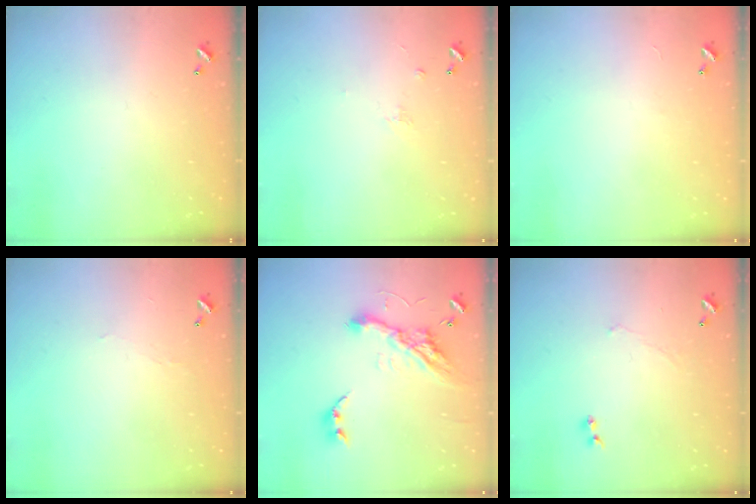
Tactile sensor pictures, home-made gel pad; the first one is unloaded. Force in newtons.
{"total": 1.2, "press": 1.1, "slide": 0.6}
{"total": 2.4, "press": 2.4, "slide": 0.3}
{"total": 0.8, "press": 0.7, "slide": 0.4}
{"total": 13.4, "press": 13.3, "slide": 0.8}
{"total": 1.5, "press": 1.4, "slide": 0.6}